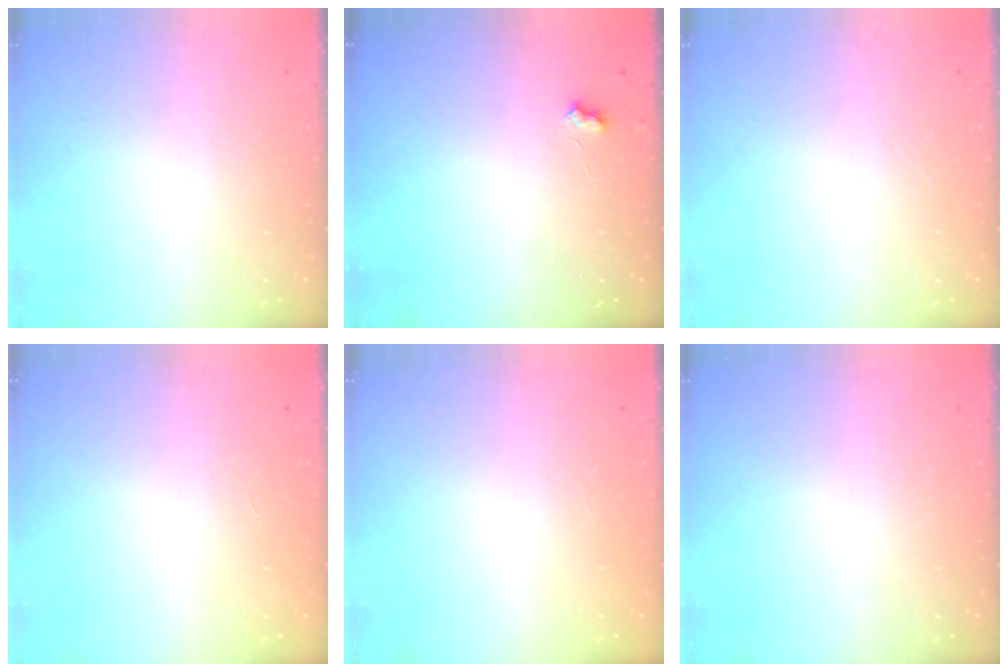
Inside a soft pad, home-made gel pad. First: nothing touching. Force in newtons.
{"total": 2.4, "press": 2.4, "slide": 0.5}
{"total": 0.0}
{"total": 1.0, "press": 1.0, "slide": 0.1}
{"total": 1.1, "press": 1.1, "slide": 0.1}
{"total": 0.0}